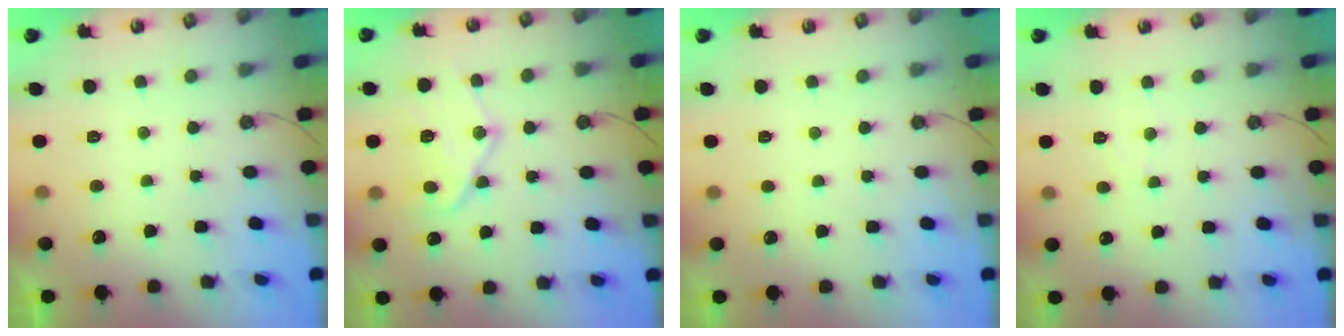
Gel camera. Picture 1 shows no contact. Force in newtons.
{"total": 15.7, "press": 15.7, "slide": 1.3}
{"total": 2.0, "press": 2.0, "slide": 0.4}
{"total": 5.3, "press": 5.2, "slide": 0.8}